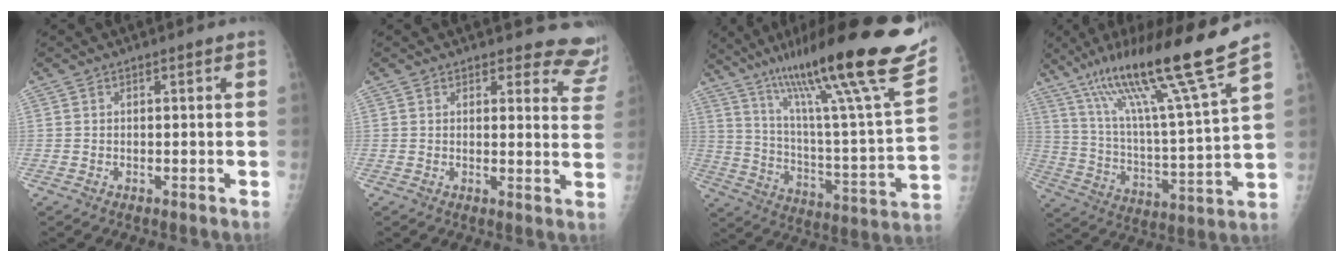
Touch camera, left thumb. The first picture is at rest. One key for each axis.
{"total": 9.8, "fx": 9.4, "fy": 2.7, "fz": 0.1, "tx": 0.056, "ty": -0.077, "tz": 0.066}
{"total": 32.3, "fx": 20.5, "fy": 3.7, "fz": 24.8, "tx": -0.362, "ty": -0.056, "tz": 0.323}
{"total": 21.2, "fx": 15.0, "fy": -0.3, "fz": 14.9, "tx": -0.235, "ty": -0.071, "tz": 0.261}